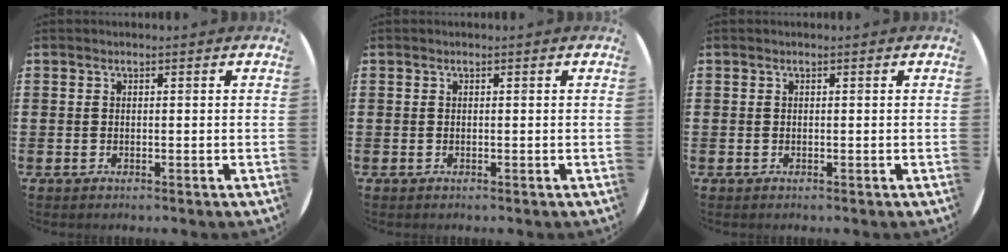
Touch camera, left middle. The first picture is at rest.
{"total": 0.0}
{"total": 0.0}